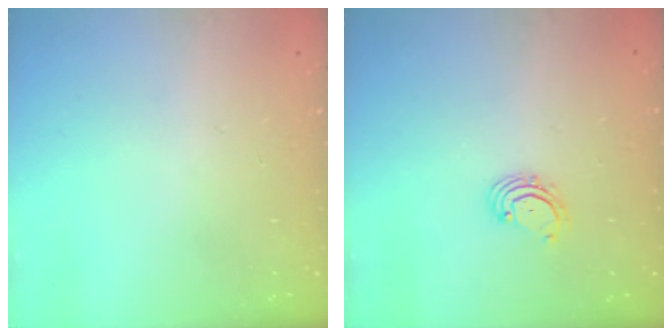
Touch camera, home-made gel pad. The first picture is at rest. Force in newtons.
{"total": 2.0, "press": 1.9, "slide": 0.6}